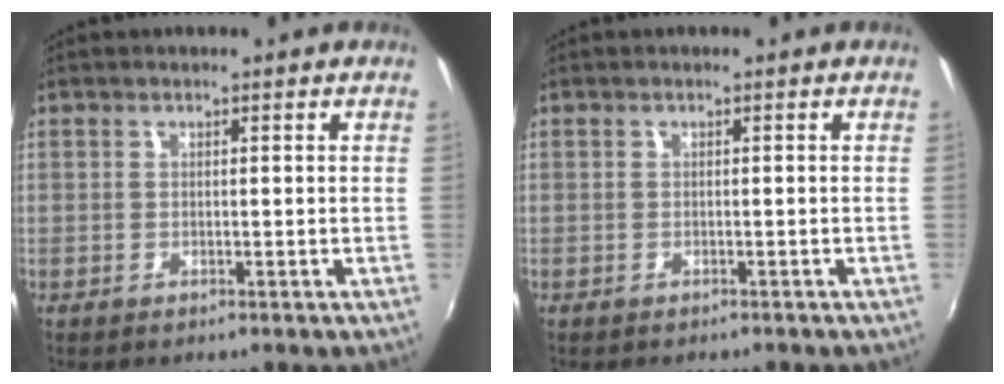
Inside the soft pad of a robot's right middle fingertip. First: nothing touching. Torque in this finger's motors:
{"motor_torque": [0.89, -1.25, 0.09, 0.01]}